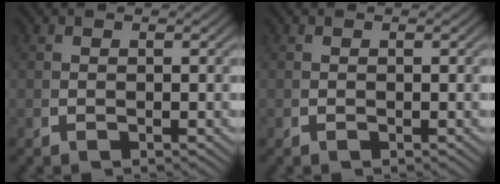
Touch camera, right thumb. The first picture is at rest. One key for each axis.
{"total": 0.0}